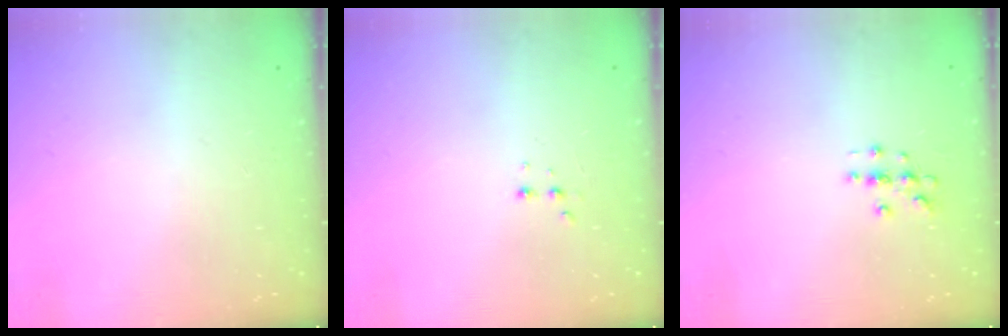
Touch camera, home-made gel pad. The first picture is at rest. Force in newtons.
{"total": 2.5, "press": 2.4, "slide": 0.8}
{"total": 2.9, "press": 2.9, "slide": 0.3}